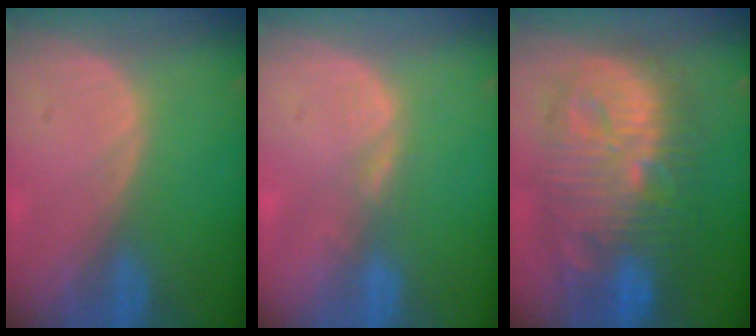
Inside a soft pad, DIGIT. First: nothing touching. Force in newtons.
{"total": 1.3, "press": 1.3, "slide": 0.2}
{"total": 13.7, "press": 13.6, "slide": 1.2}